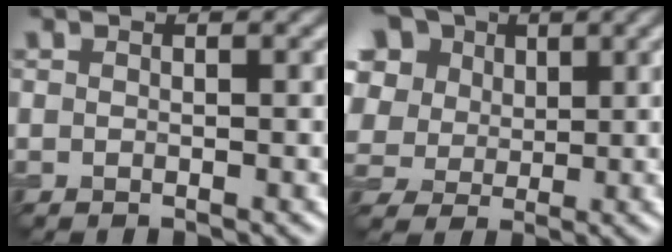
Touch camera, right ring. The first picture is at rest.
{"total": 12.8, "force": [5.6, 9.5, 6.5], "torque": [-0.155, 0.038, 0.087]}